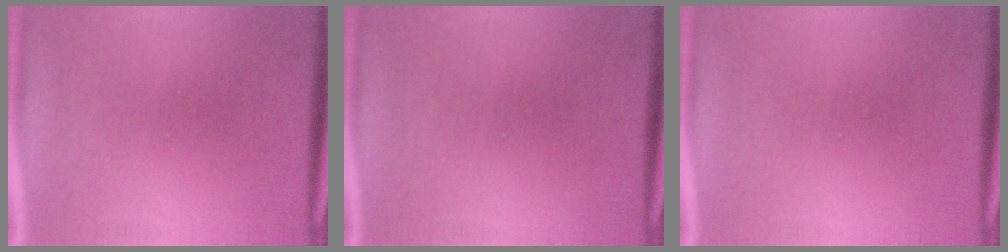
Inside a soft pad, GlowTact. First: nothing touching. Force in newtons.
{"total": 0.0}
{"total": 0.0}